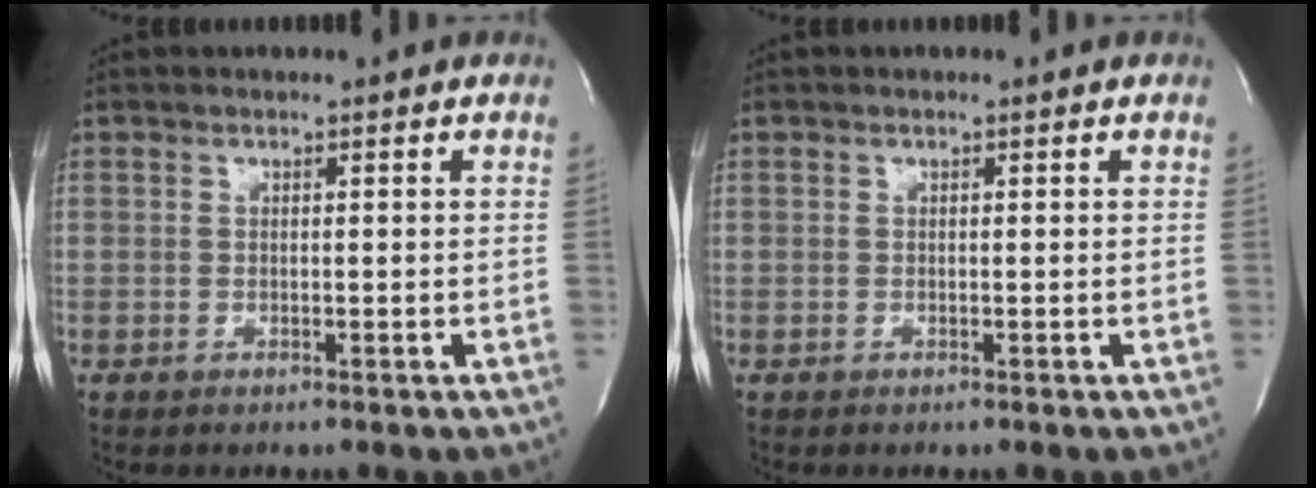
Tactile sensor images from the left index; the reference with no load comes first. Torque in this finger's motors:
{"motor_torque": [0.00, 0.00, -0.01, 0.00]}